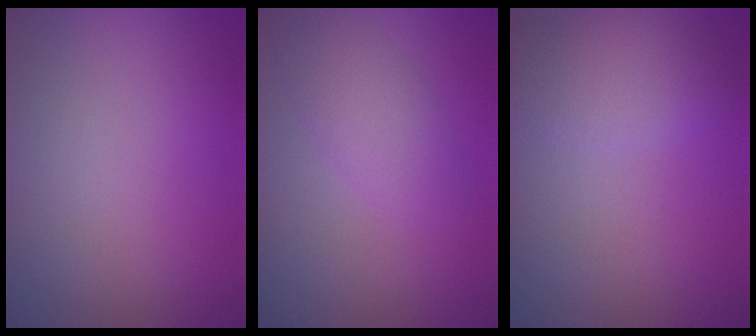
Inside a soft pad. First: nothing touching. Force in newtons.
{"total": 2.8, "press": 2.8, "slide": 0.1}
{"total": 3.4, "press": 3.4, "slide": 0.1}